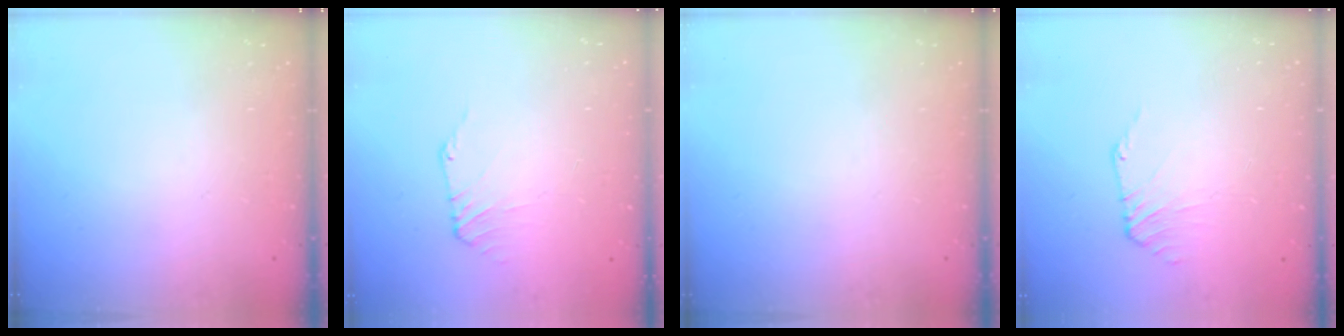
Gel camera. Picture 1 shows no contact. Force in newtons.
{"total": 0.9, "press": 0.8, "slide": 0.4}
{"total": 0.0}
{"total": 0.0}